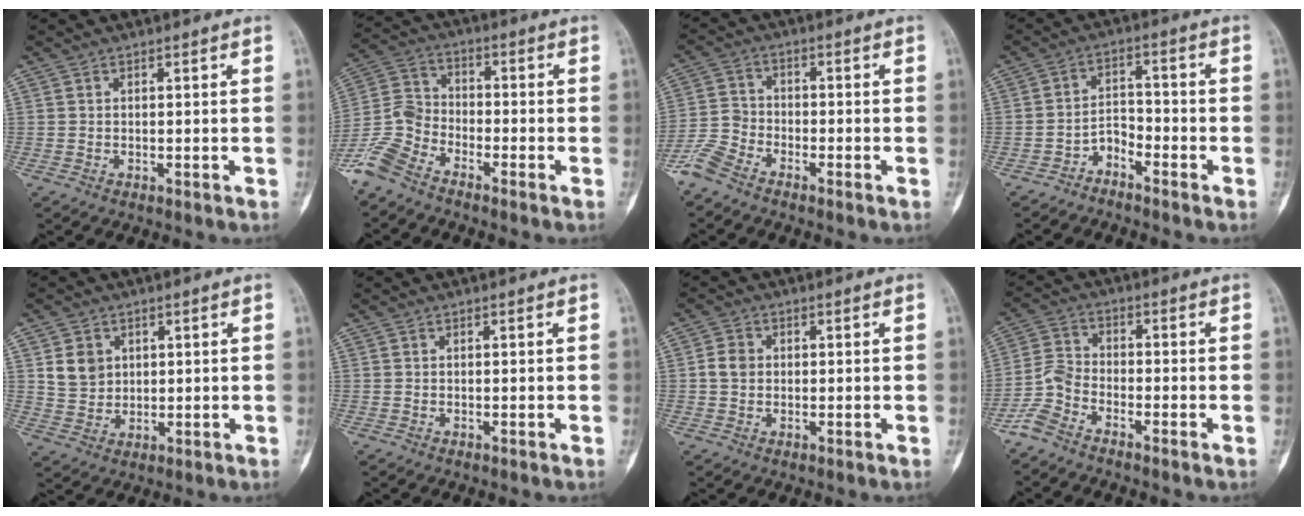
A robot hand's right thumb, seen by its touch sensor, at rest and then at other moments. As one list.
[{"total": 8.8, "force": [-6.9, 3.9, 3.9], "torque": [-0.088, 0.030, -0.152]}, {"total": 5.7, "force": [-4.6, 2.2, 2.4], "torque": [-0.056, 0.008, -0.108]}, {"total": 3.8, "force": [-3.1, 1.7, 1.1], "torque": [-0.007, 0.039, -0.061]}, {"total": 5.7, "force": [1.9, 4.7, 2.5], "torque": [-0.026, -0.012, 0.042]}, {"total": 0.0}, {"total": 3.2, "force": [0.1, 2.7, 1.7], "torque": [-0.026, 0.006, -0.001]}, {"total": 5.2, "force": [-4.1, 1.7, 2.6], "torque": [-0.062, 0.016, -0.099]}]